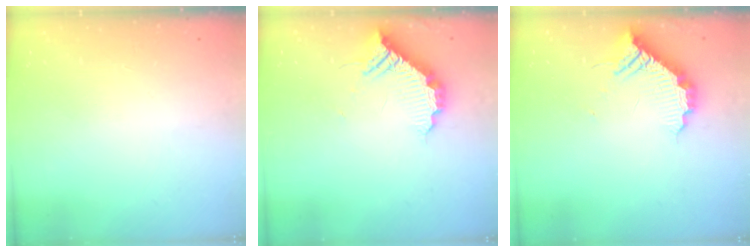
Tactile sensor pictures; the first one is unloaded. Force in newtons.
{"total": 11.4, "press": 11.4, "slide": 0.7}
{"total": 11.9, "press": 11.8, "slide": 0.8}